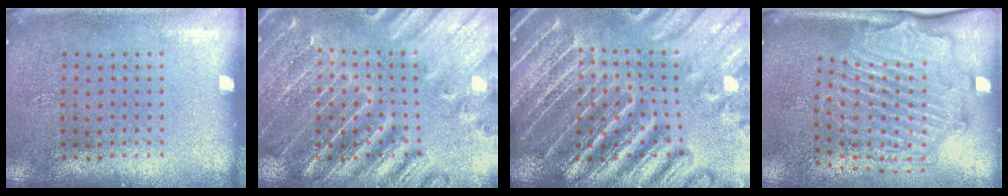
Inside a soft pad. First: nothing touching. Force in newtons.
{"total": 3.6, "press": 3.5, "slide": 1.0}
{"total": 5.3, "press": 4.7, "slide": 2.5}
{"total": 2.1, "press": 2.0, "slide": 0.4}